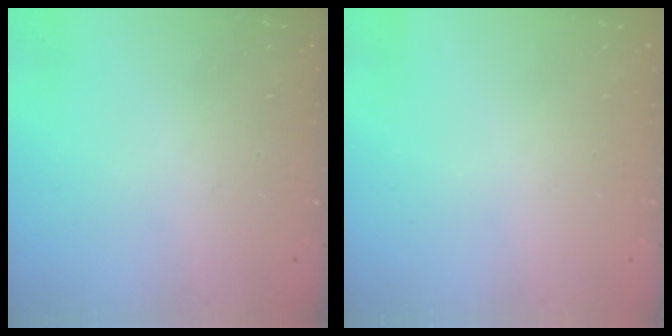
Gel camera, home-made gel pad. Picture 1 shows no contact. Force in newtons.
{"total": 0.0}